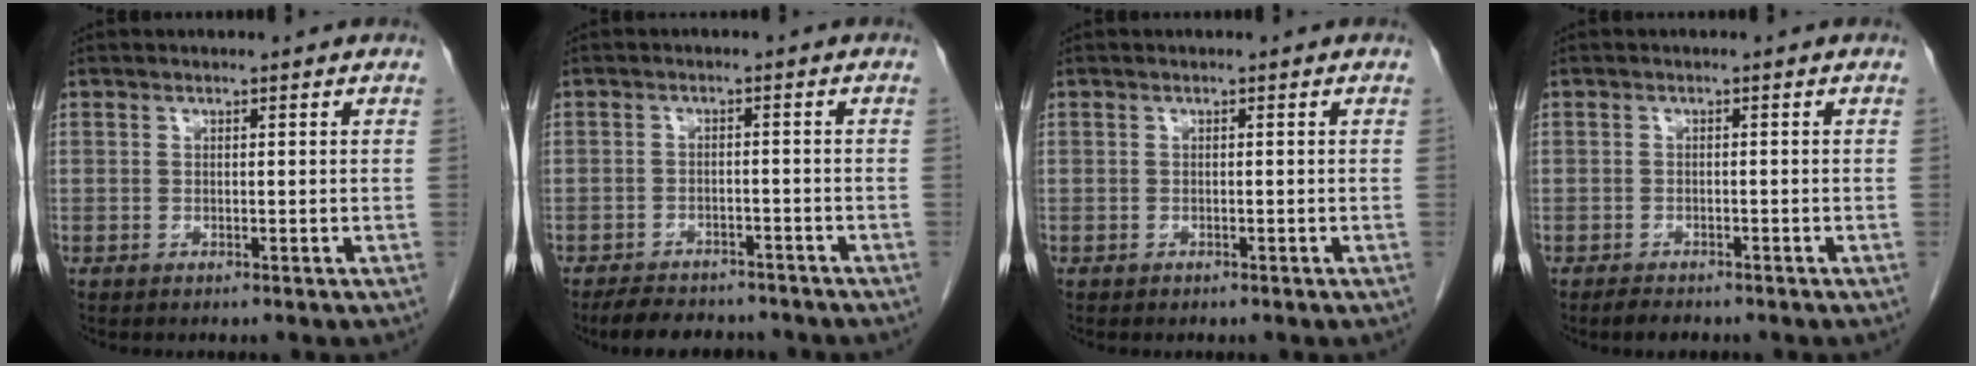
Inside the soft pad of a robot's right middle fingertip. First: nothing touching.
{"total": 9.0, "force": [-7.9, 3.2, 2.9], "torque": [-0.044, -0.002, -0.109]}
{"total": 0.0}
{"total": 2.2, "force": [-1.9, 0.9, 0.9], "torque": [-0.021, -0.003, -0.026]}